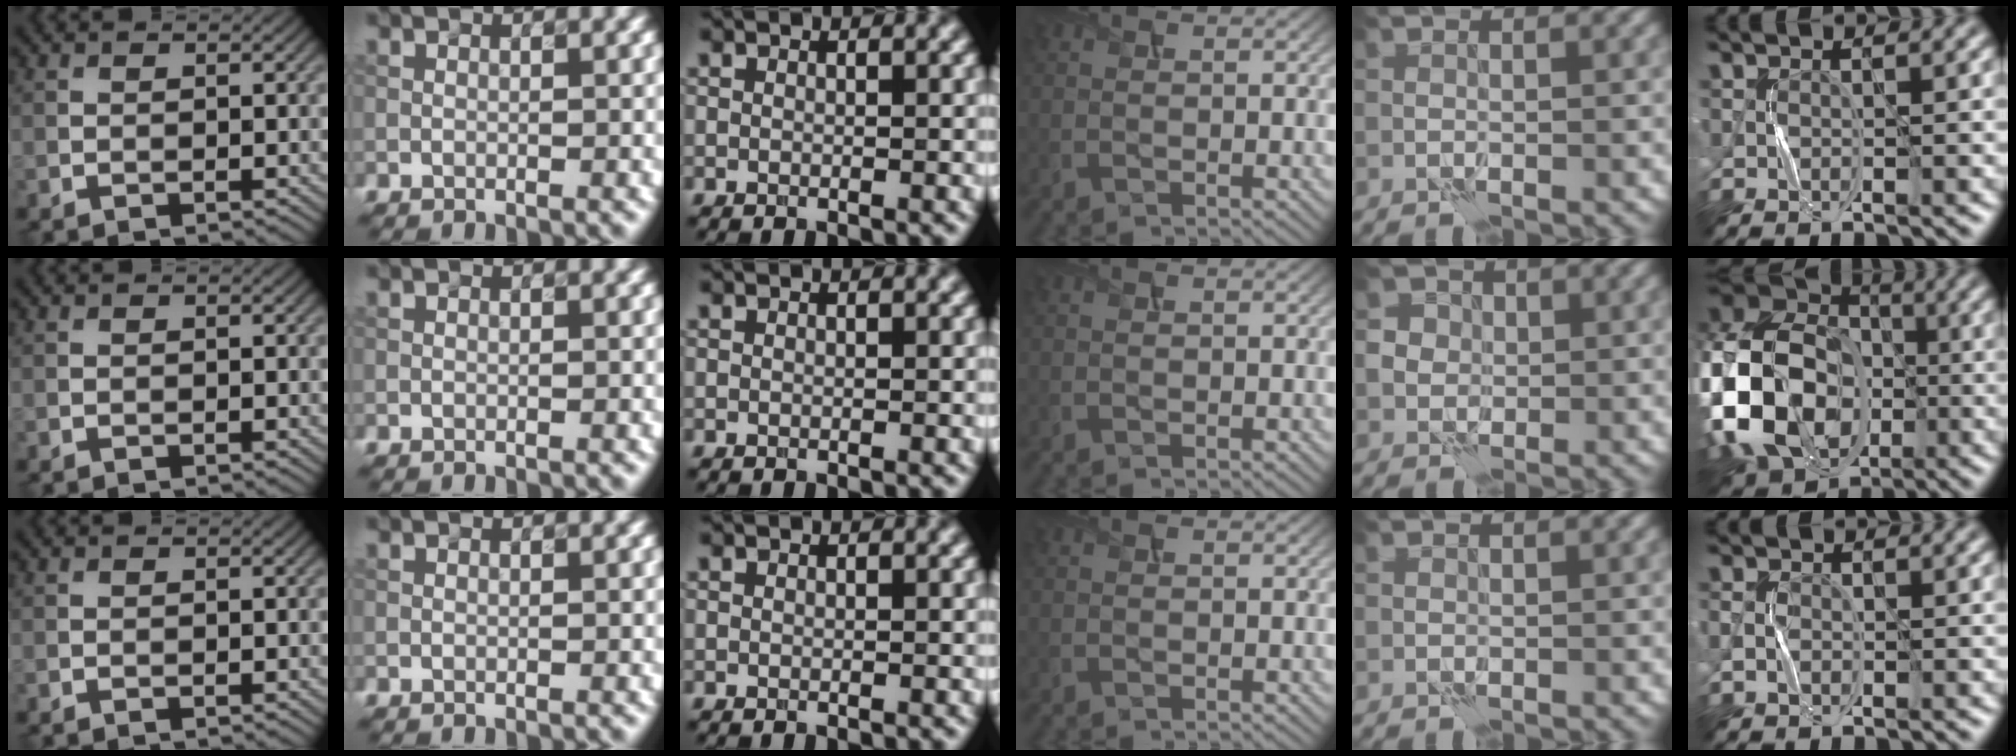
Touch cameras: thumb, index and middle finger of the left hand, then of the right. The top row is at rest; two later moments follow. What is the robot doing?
{"motion": "press", "object": "button"}